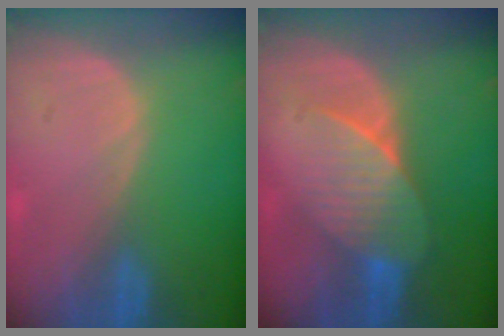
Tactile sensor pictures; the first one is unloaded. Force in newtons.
{"total": 7.0, "press": 6.6, "slide": 2.3}